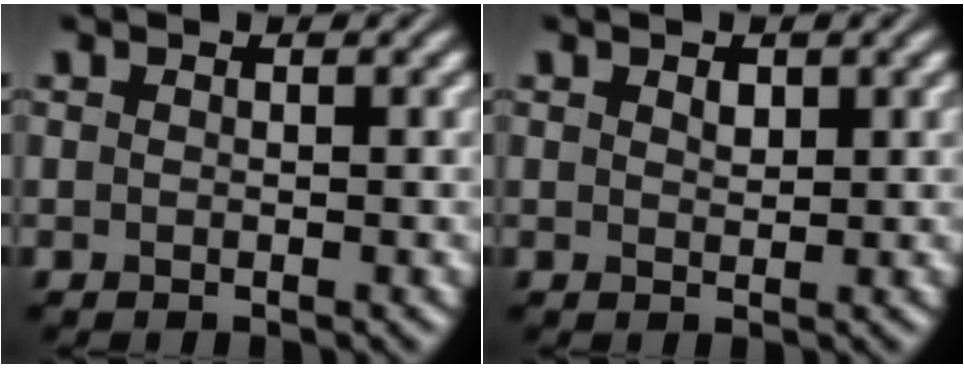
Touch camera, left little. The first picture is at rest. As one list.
[{"total": 1.0, "force": [0.6, 0.6, 0.6], "torque": [-0.011, -0.001, 0.011]}]